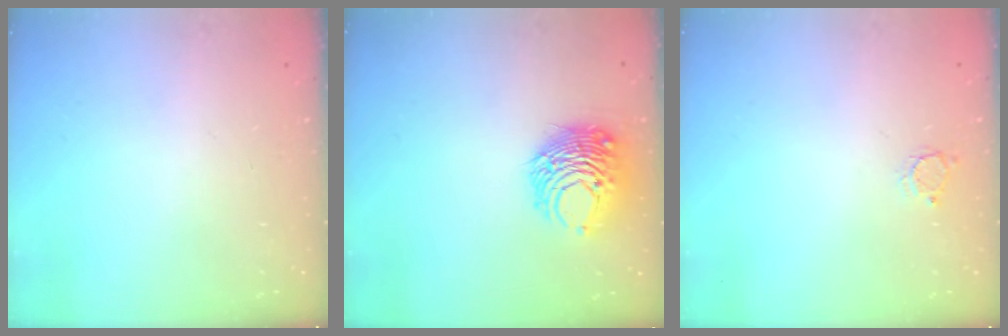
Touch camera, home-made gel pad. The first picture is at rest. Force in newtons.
{"total": 10.2, "press": 10.2, "slide": 0.7}
{"total": 2.6, "press": 2.6, "slide": 0.2}